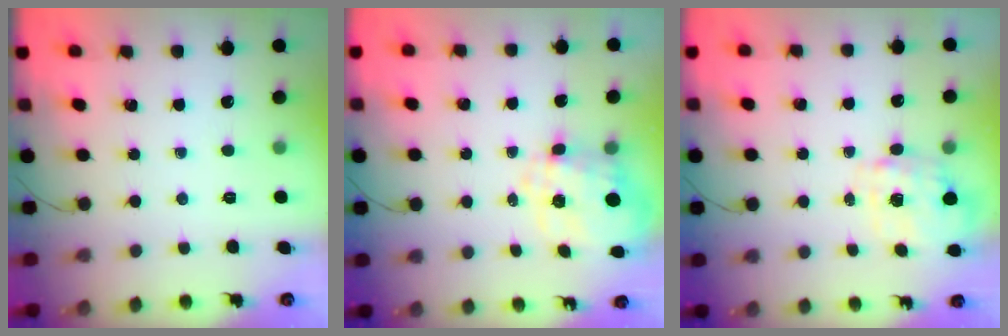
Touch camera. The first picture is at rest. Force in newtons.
{"total": 10.8, "press": 10.7, "slide": 1.2}
{"total": 3.9, "press": 3.9, "slide": 0.8}